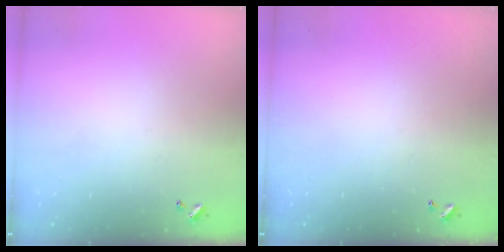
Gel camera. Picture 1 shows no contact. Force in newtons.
{"total": 0.0}